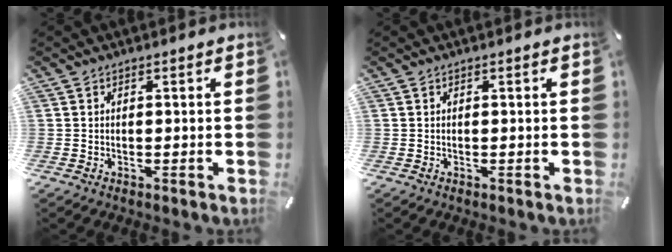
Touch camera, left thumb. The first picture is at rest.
{"total": 0.0}